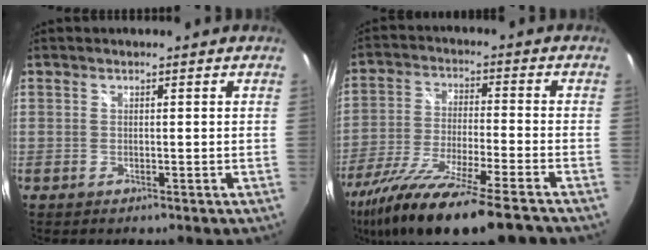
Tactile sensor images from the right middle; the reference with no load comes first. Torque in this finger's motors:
{"motor_torque": [2.14, 0.00, 0.49, 0.21]}